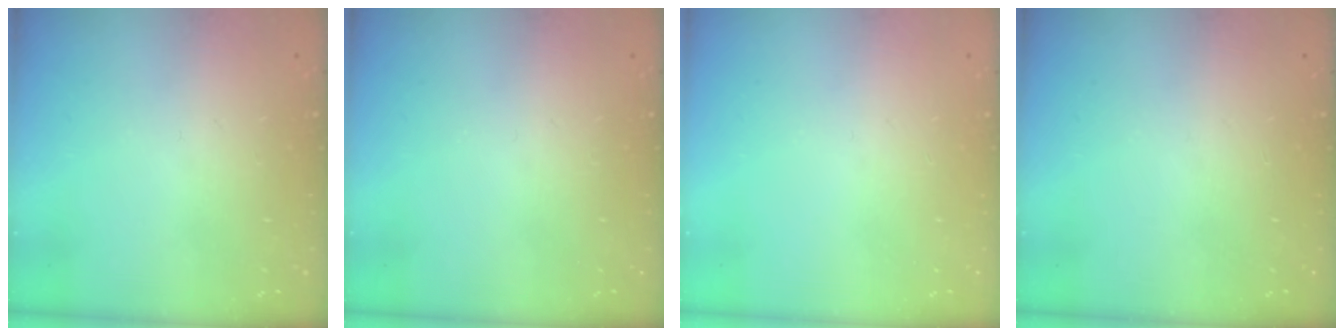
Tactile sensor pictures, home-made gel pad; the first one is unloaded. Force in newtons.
{"total": 0.0}
{"total": 0.0}
{"total": 0.0}